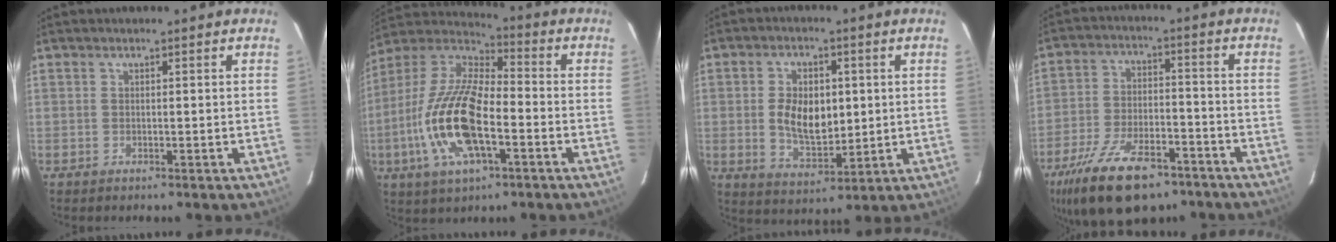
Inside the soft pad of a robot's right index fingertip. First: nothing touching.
{"total": 18.7, "force": [-5.4, 7.2, 16.4], "torque": [-0.343, -0.008, -0.109]}
{"total": 9.5, "force": [0.5, 5.6, 7.7], "torque": [-0.145, 0.002, 0.018]}
{"total": 19.5, "force": [-13.4, 8.6, 11.2], "torque": [-0.235, -0.024, -0.216]}